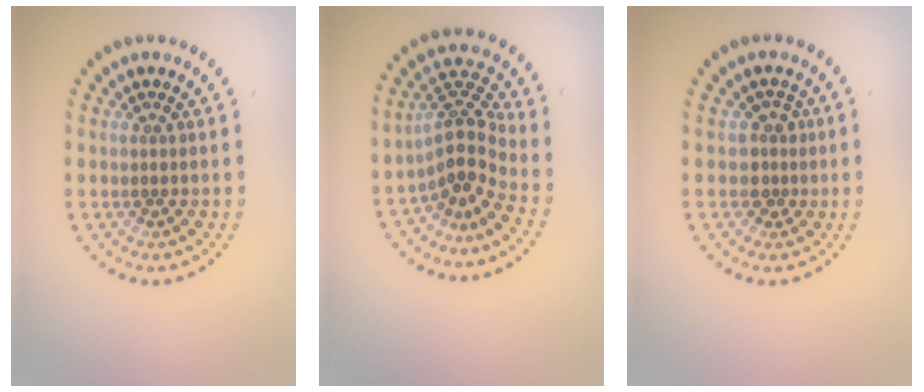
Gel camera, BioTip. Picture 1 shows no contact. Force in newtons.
{"total": 3.7, "press": 2.6, "slide": 2.6}
{"total": 1.8, "press": 1.4, "slide": 1.2}